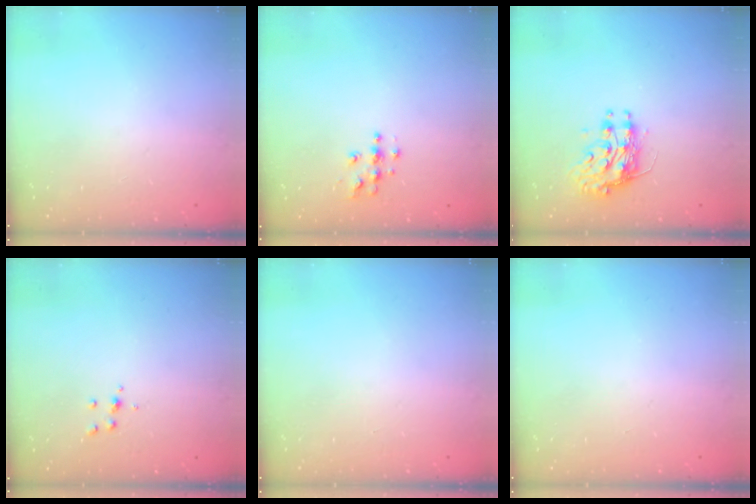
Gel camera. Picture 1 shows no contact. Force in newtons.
{"total": 5.0, "press": 5.0, "slide": 0.2}
{"total": 9.2, "press": 9.2, "slide": 0.9}
{"total": 4.1, "press": 4.1, "slide": 0.6}
{"total": 0.0}
{"total": 0.0}